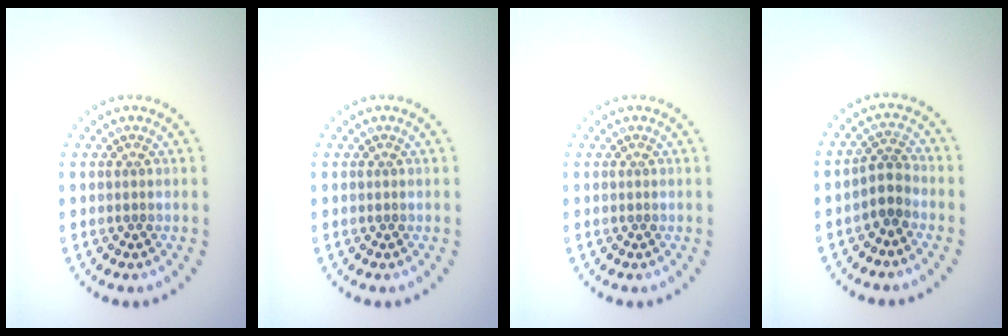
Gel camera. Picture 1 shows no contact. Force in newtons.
{"total": 0.0}
{"total": 0.0}
{"total": 2.2, "press": 1.9, "slide": 1.2}